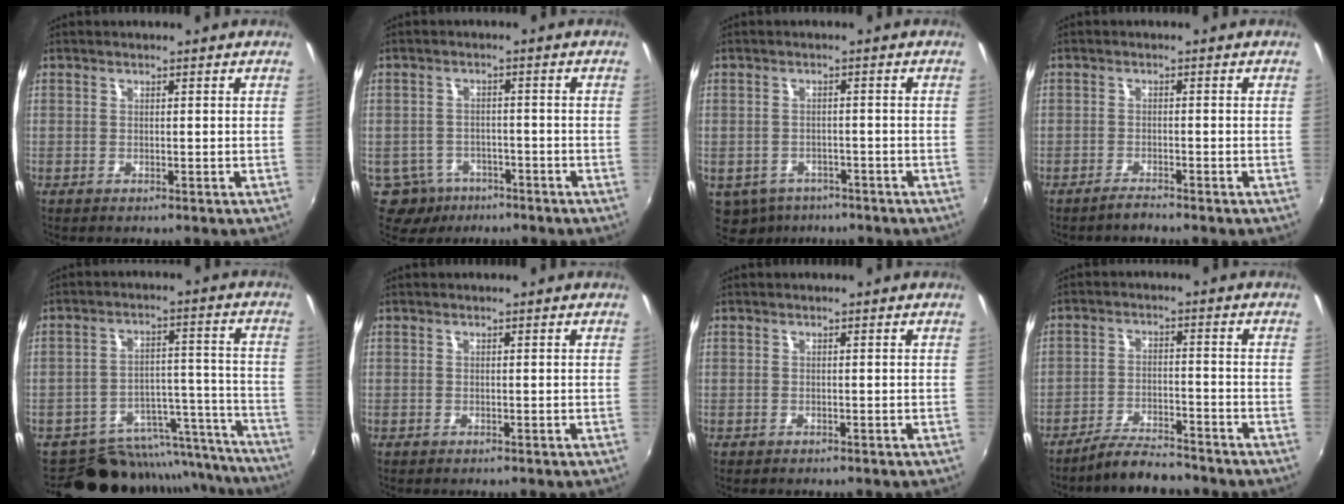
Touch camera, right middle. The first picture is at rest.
{"total": 6.6, "force": [-4.1, 5.0, 1.4], "torque": [-0.046, 0.003, -0.059]}
{"total": 8.4, "force": [-5.4, 5.6, 3.1], "torque": [-0.086, -0.024, -0.075]}
{"total": 1.6, "force": [-1.6, -0.1, 0.3], "torque": [-0.012, -0.004, -0.031]}
{"total": 19.1, "force": [-17.4, 7.2, 3.3], "torque": [-0.054, 0.056, -0.227]}
{"total": 0.0}
{"total": 0.0}
{"total": 6.5, "force": [-6.1, 0.9, 2.2], "torque": [-0.058, 0.002, -0.102]}